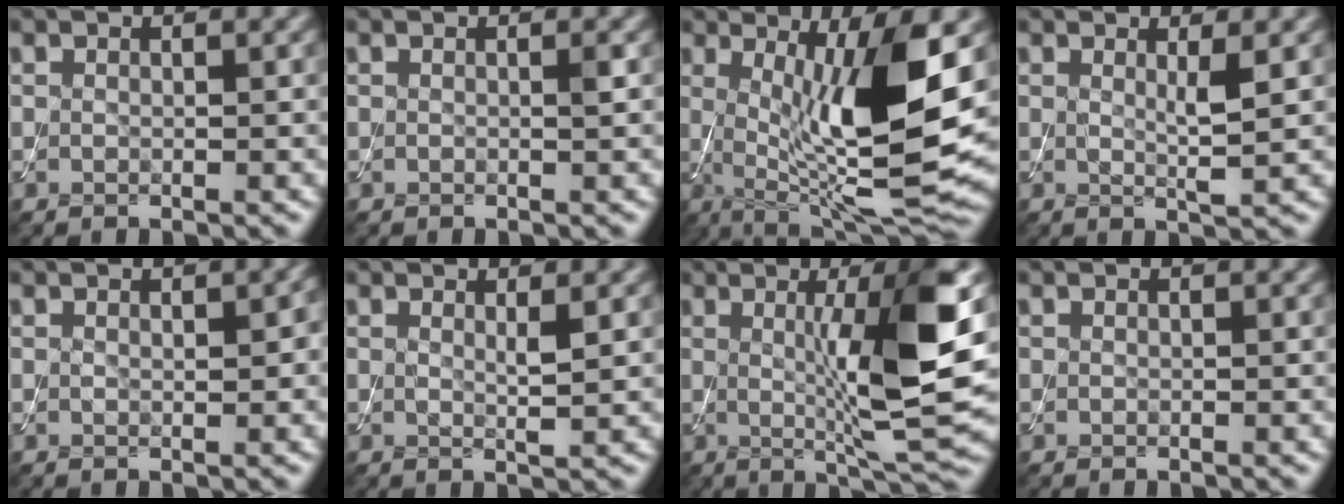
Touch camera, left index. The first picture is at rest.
{"total": 0.5, "force": [0.1, -0.1, 0.5], "torque": [-0.008, 0.000, 0.000]}
{"total": 12.1, "force": [1.1, 2.9, 11.7], "torque": [-0.184, -0.015, 0.028]}
{"total": 2.0, "force": [0.6, 0.3, 1.8], "torque": [-0.031, -0.009, 0.009]}
{"total": 1.4, "force": [0.3, 0.6, 1.3], "torque": [-0.015, -0.001, 0.005]}
{"total": 1.3, "force": [0.6, 0.1, 1.1], "torque": [-0.020, -0.007, 0.008]}
{"total": 10.0, "force": [0.8, 1.6, 9.8], "torque": [-0.135, -0.006, 0.021]}
{"total": 0.0}